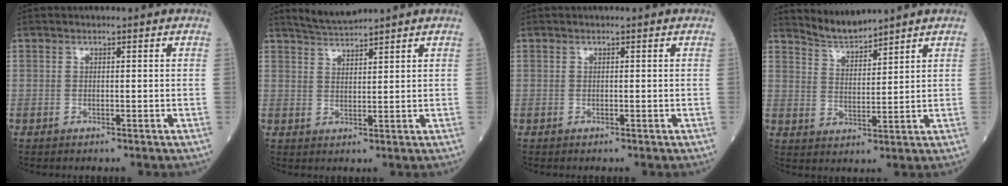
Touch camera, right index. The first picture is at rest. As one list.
[{"total": 3.5, "force": [3.4, -0.7, 0.1], "torque": [-0.007, 0.003, 0.071]}, {"total": 0.0}, {"total": 4.6, "force": [4.6, -0.3, -0.1], "torque": [-0.003, -0.002, 0.095]}]